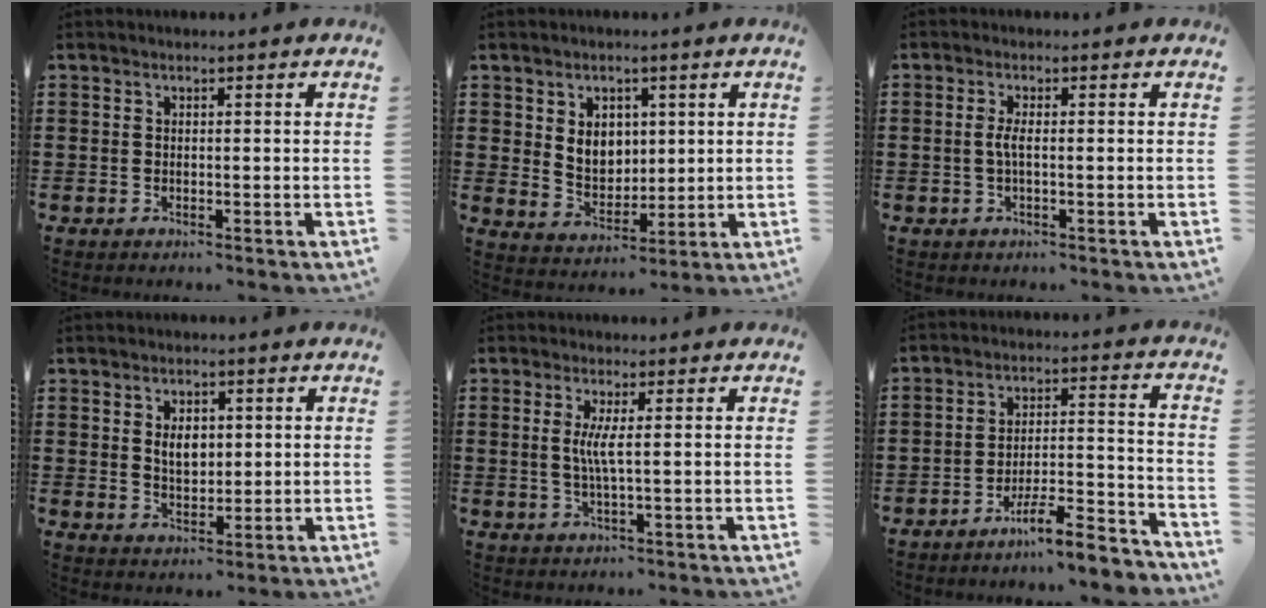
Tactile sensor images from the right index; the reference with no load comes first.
{"total": 5.1, "force": [1.6, 4.1, 2.6], "torque": [-0.051, 0.004, 0.027]}
{"total": 2.0, "force": [-0.2, 0.1, 2.0], "torque": [-0.055, -0.010, -0.008]}
{"total": 3.8, "force": [0.9, 2.3, 2.8], "torque": [-0.047, 0.001, 0.013]}
{"total": 3.4, "force": [0.4, -0.3, 3.3], "torque": [-0.067, -0.008, 0.005]}
{"total": 7.9, "force": [-6.8, 0.7, 3.9], "torque": [-0.056, 0.011, -0.126]}